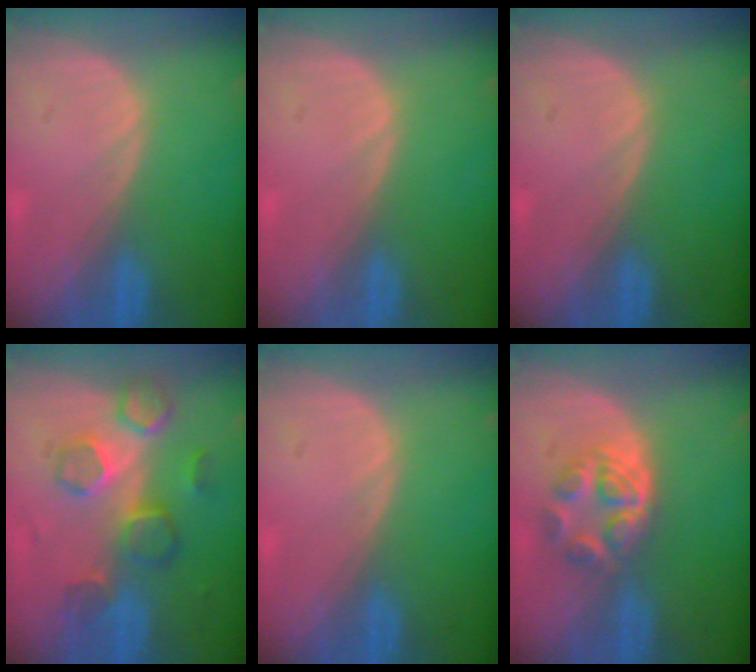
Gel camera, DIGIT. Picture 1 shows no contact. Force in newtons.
{"total": 0.0}
{"total": 0.0}
{"total": 8.6, "press": 7.5, "slide": 4.2}
{"total": 0.0}
{"total": 6.3, "press": 5.3, "slide": 3.4}